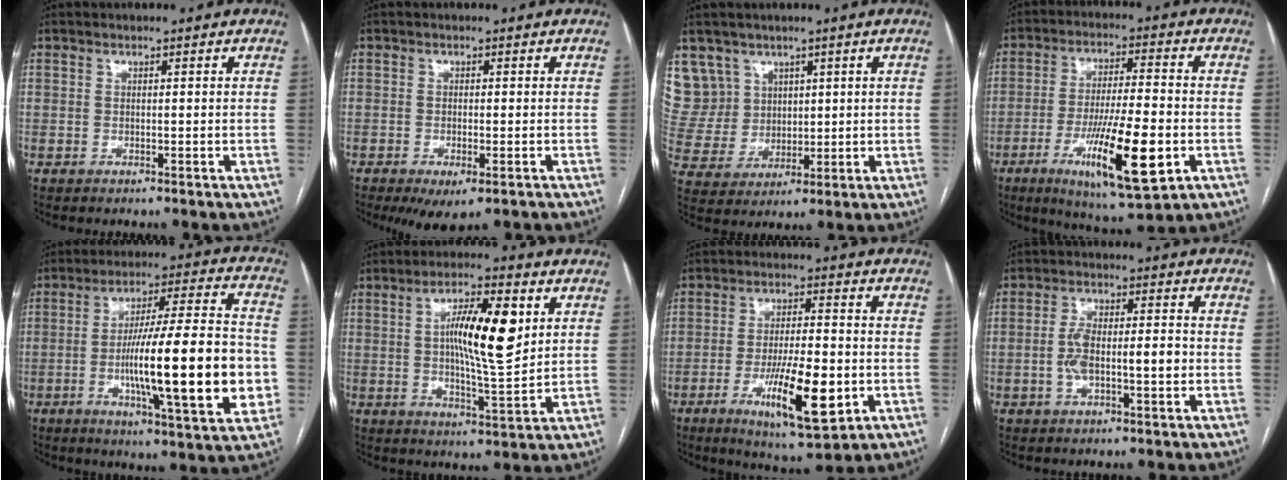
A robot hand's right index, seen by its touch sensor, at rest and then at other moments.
{"total": 5.0, "force": [-2.9, 1.5, 3.7], "torque": [-0.052, -0.011, -0.039]}
{"total": 9.2, "force": [5.5, 7.4, 0.1], "torque": [-0.010, 0.031, 0.124]}
{"total": 15.9, "force": [-5.4, 2.4, 14.8], "torque": [-0.261, -0.022, -0.082]}
{"total": 22.0, "force": [-3.8, 2.4, 21.5], "torque": [-0.317, 0.007, -0.052]}
{"total": 11.9, "force": [2.8, 2.2, 11.4], "torque": [-0.194, 0.005, 0.045]}
{"total": 13.3, "force": [-4.3, 2.9, 12.2], "torque": [-0.211, -0.016, -0.062]}
{"total": 7.3, "force": [-1.0, 2.5, 6.8], "torque": [-0.135, 0.021, -0.015]}